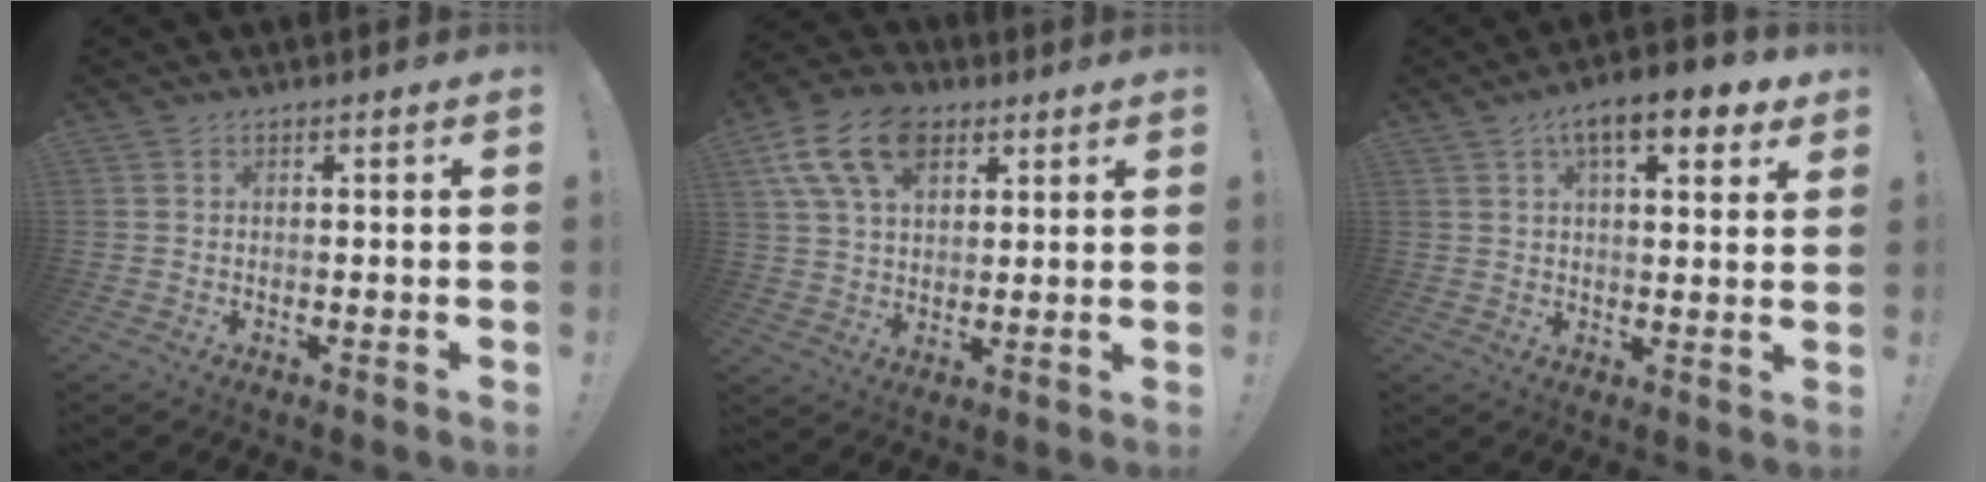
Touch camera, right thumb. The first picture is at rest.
{"total": 15.2, "force": [7.1, 9.8, 9.2], "torque": [-0.168, -0.019, 0.135]}
{"total": 10.9, "force": [5.8, 4.0, 8.4], "torque": [-0.118, -0.020, 0.093]}